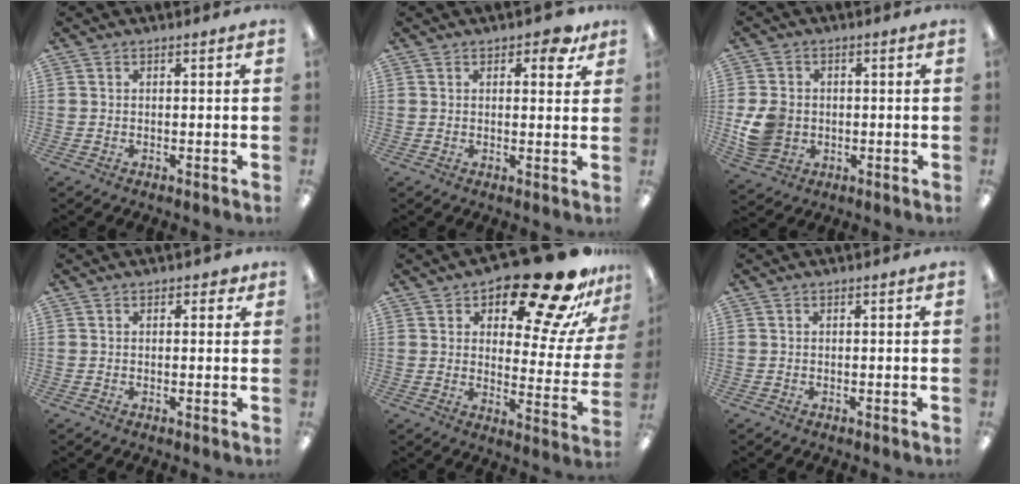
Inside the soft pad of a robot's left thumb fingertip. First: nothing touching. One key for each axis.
{"total": 3.9, "fx": 2.3, "fy": 2.0, "fz": 2.5, "tx": -0.022, "ty": -0.005, "tz": 0.034}
{"total": 8.3, "fx": -0.8, "fy": 7.2, "fz": 4.1, "tx": -0.085, "ty": 0.012, "tz": -0.012}
{"total": 1.7, "fx": 0.8, "fy": 1.1, "fz": 1.0, "tx": -0.013, "ty": 0.002, "tz": 0.012}
{"total": 21.2, "fx": 16.2, "fy": 6.8, "fz": 11.8, "tx": -0.154, "ty": -0.117, "tz": 0.260}
{"total": 0.0}